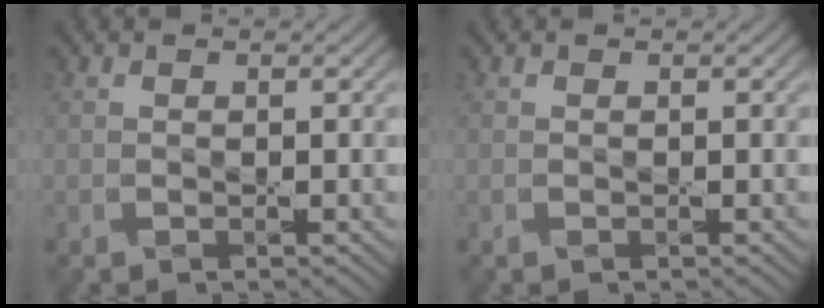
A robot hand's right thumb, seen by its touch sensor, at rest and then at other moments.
{"total": 0.0}